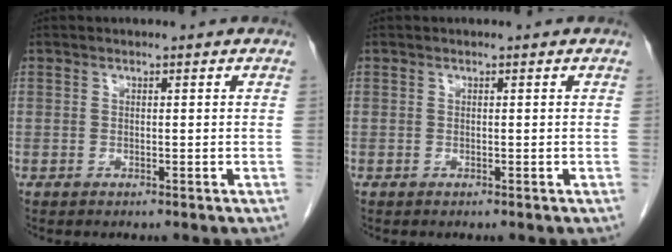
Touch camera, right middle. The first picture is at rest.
{"total": 0.0}